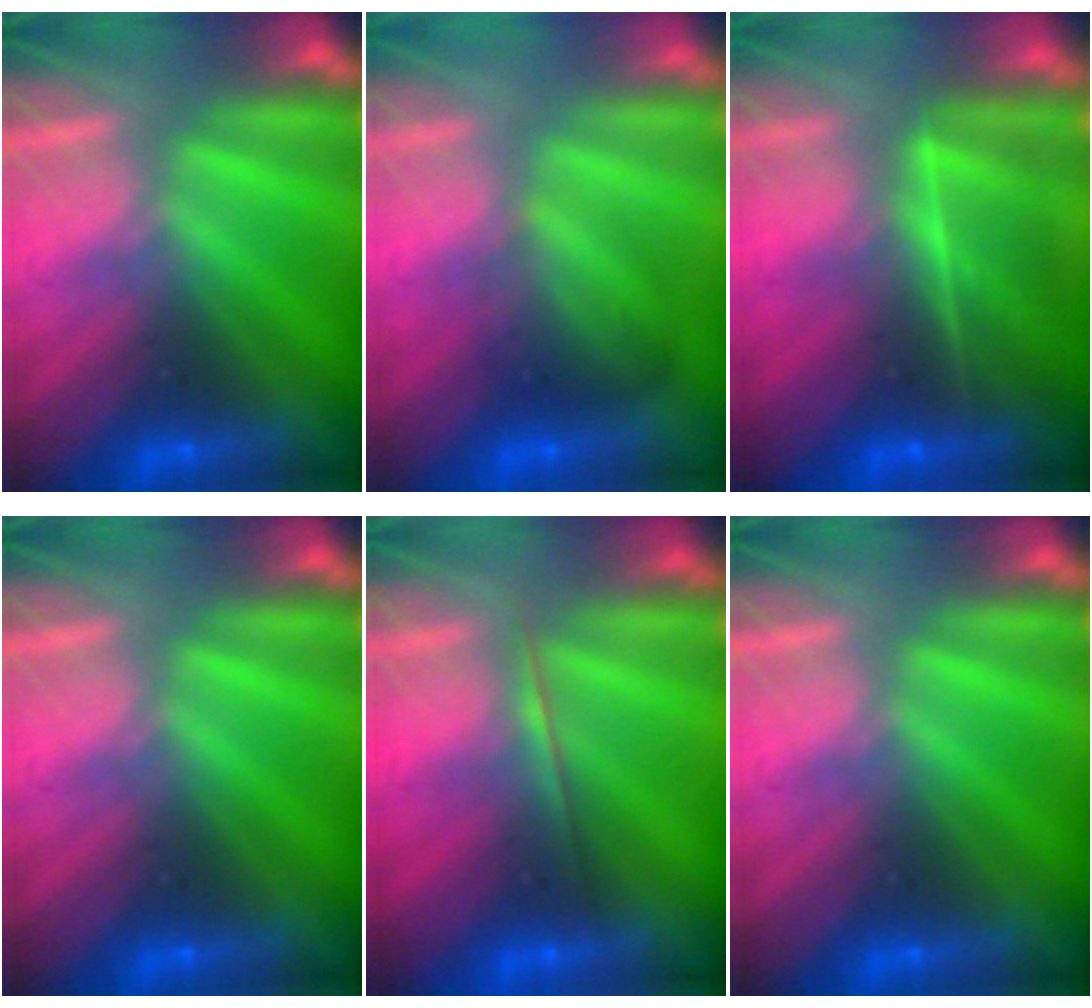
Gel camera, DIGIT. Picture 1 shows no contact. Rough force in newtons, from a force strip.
{"total": 1.8}
{"total": 7.1}
{"total": 0.0}
{"total": 1.7}
{"total": 0.0}